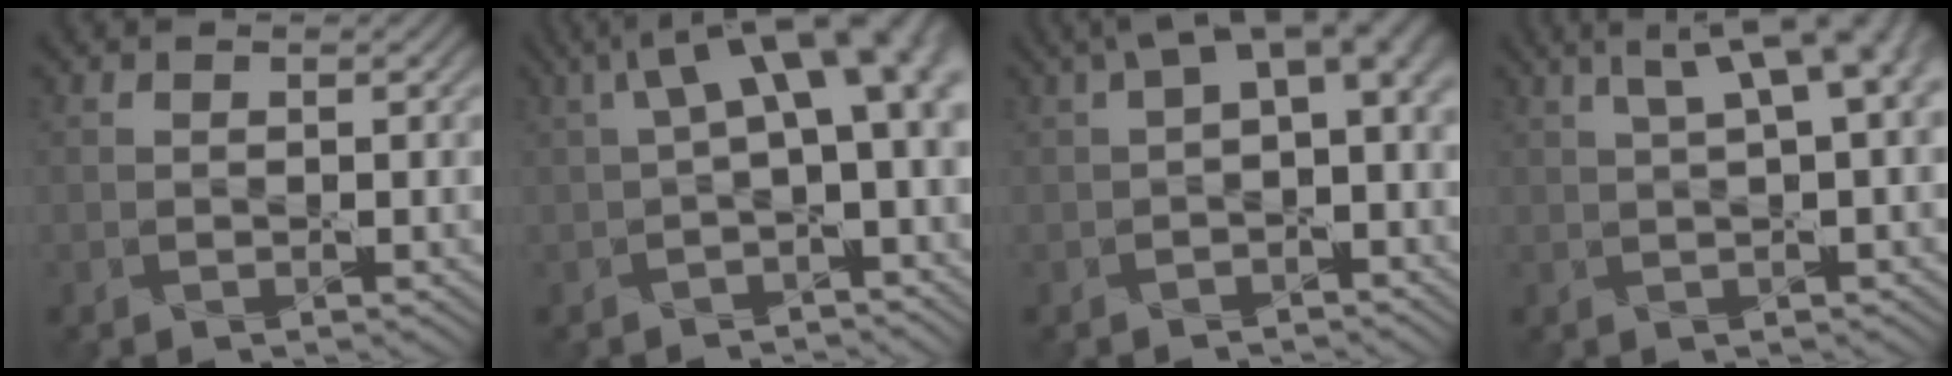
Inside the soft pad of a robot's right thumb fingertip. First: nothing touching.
{"total": 10.7, "force": [2.2, 4.6, 9.4], "torque": [-0.144, 0.006, 0.043]}
{"total": 6.9, "force": [1.6, 3.2, 5.8], "torque": [-0.091, 0.005, 0.031]}
{"total": 7.9, "force": [3.2, 2.3, 6.8], "torque": [-0.084, 0.029, 0.048]}